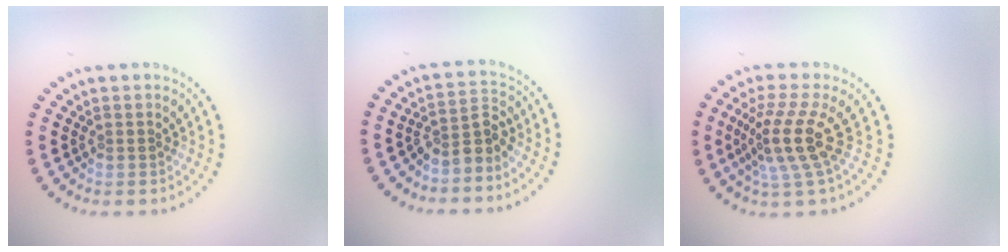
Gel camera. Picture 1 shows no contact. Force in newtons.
{"total": 2.7, "press": 2.0, "slide": 1.8}
{"total": 4.4, "press": 3.1, "slide": 3.0}